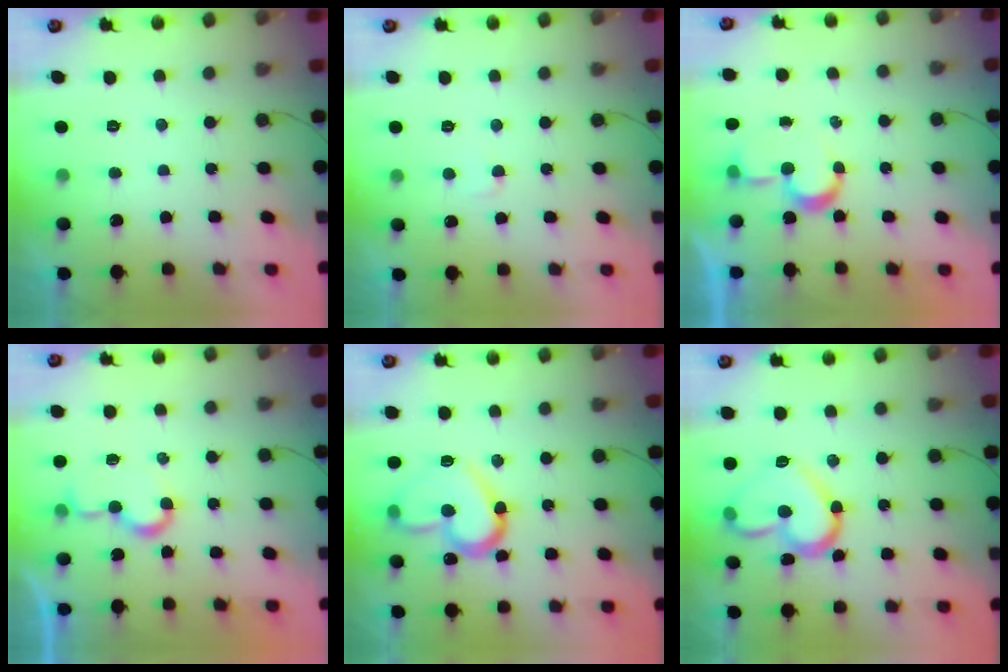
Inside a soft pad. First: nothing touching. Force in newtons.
{"total": 2.9, "press": 2.9, "slide": 0.2}
{"total": 6.4, "press": 6.4, "slide": 0.6}
{"total": 5.6, "press": 5.6, "slide": 0.5}
{"total": 16.5, "press": 16.4, "slide": 1.6}
{"total": 15.8, "press": 15.8, "slide": 0.8}